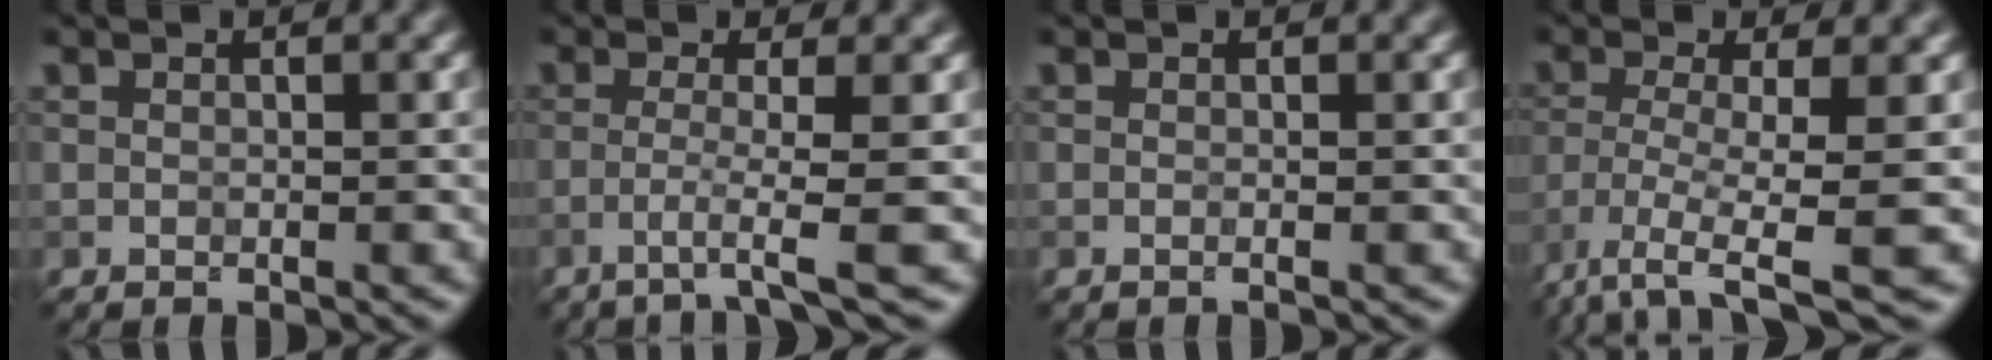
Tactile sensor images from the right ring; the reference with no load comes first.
{"total": 3.3, "force": [-1.2, 0.2, 3.1], "torque": [-0.051, 0.001, -0.037]}
{"total": 0.5, "force": [0.0, 0.1, 0.5], "torque": [-0.011, -0.008, -0.002]}
{"total": 6.7, "force": [-3.7, 1.2, 5.4], "torque": [-0.105, -0.013, -0.074]}